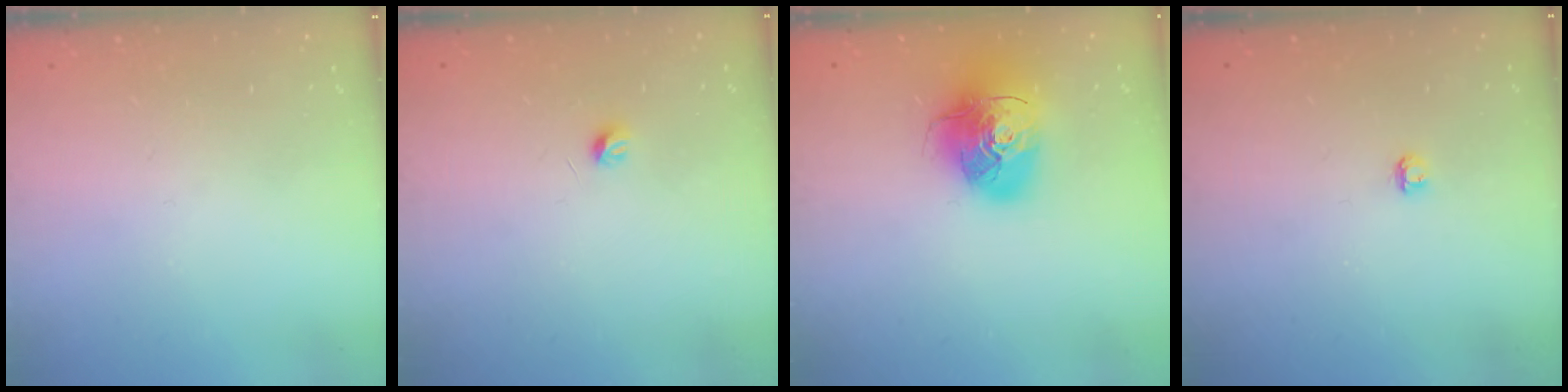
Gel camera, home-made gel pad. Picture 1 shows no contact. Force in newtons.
{"total": 3.3, "press": 3.2, "slide": 0.6}
{"total": 15.9, "press": 15.8, "slide": 2.3}
{"total": 2.9, "press": 2.9, "slide": 0.3}